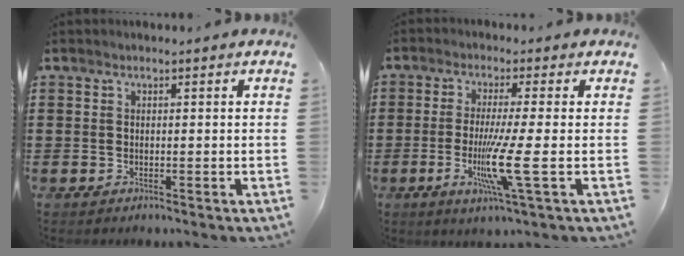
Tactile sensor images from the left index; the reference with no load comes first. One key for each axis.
{"total": 8.3, "fx": -2.0, "fy": -0.5, "fz": 8.0, "tx": -0.163, "ty": -0.028, "tz": -0.043}